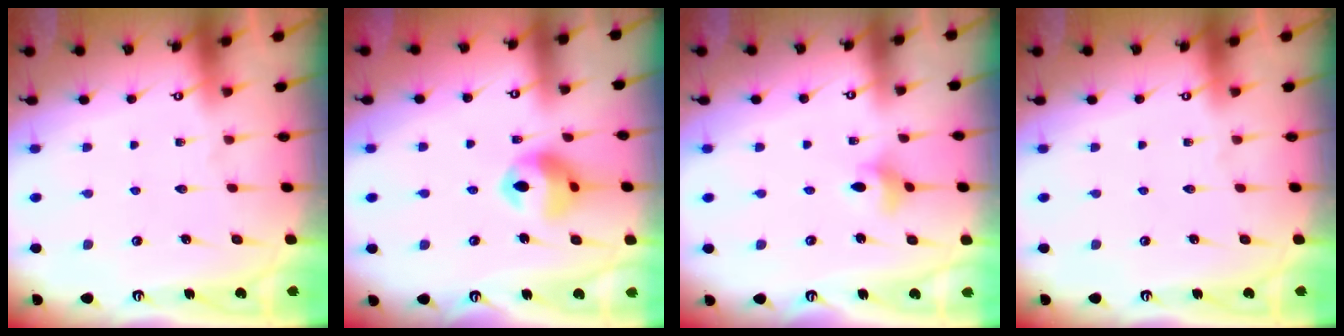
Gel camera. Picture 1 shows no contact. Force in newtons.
{"total": 11.9, "press": 11.8, "slide": 1.4}
{"total": 3.8, "press": 3.8, "slide": 0.6}
{"total": 0.0}